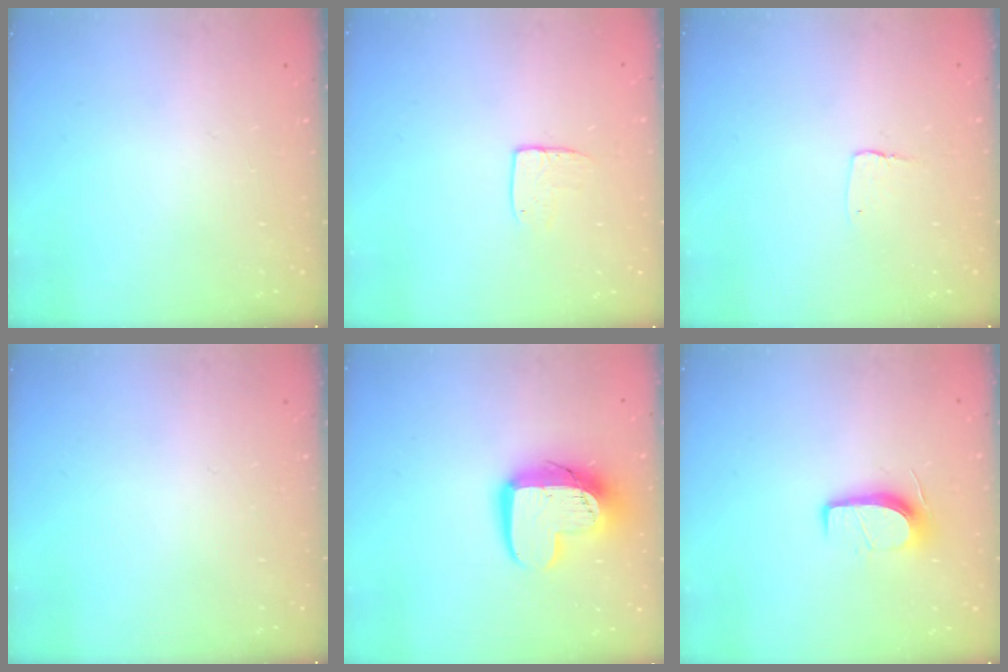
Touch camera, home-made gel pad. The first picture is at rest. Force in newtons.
{"total": 6.7, "press": 6.7, "slide": 0.5}
{"total": 2.9, "press": 2.9, "slide": 0.2}
{"total": 0.0}
{"total": 13.9, "press": 13.9, "slide": 1.0}
{"total": 8.0, "press": 7.9, "slide": 1.0}